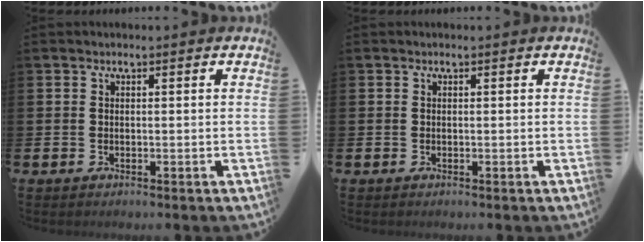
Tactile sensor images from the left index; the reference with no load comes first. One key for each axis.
{"total": 0.0}